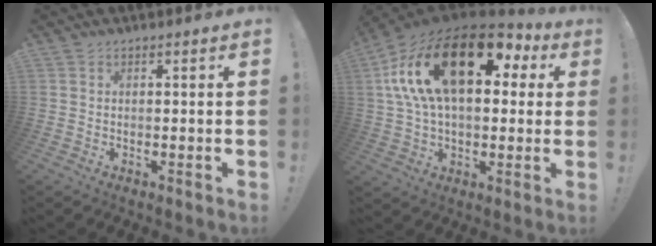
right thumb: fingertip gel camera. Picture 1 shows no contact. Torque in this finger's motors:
{"motor_torque": [1.10, 1.50, 2.69, 0.08, 0.94]}